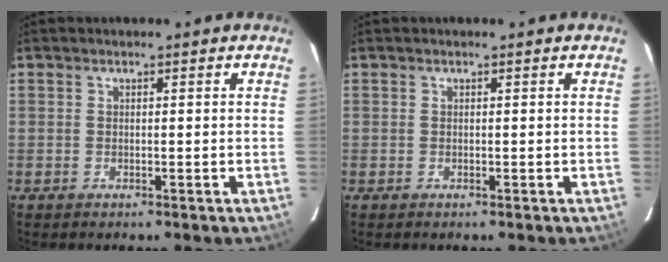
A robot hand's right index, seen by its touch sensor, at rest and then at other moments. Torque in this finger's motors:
{"motor_torque": [0.00, 0.00, 0.00, 0.00]}